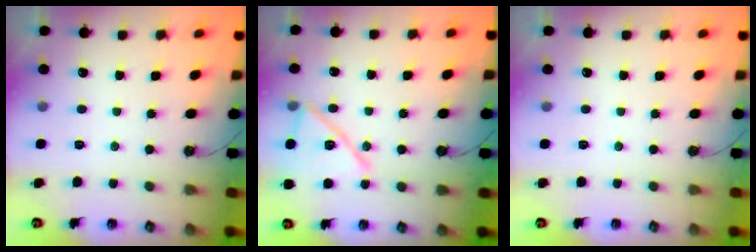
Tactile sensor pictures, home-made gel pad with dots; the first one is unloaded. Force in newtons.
{"total": 15.9, "press": 15.5, "slide": 3.4}
{"total": 0.0}